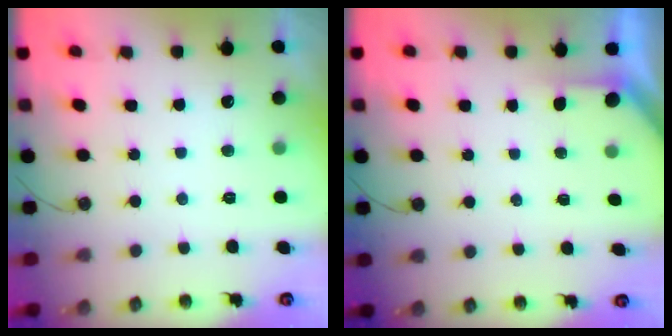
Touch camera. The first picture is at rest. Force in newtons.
{"total": 1.5, "press": 1.5, "slide": 0.1}